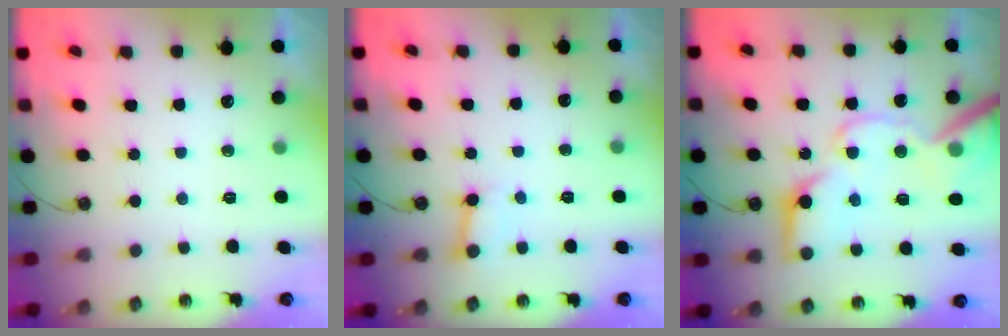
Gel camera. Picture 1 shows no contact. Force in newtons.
{"total": 3.5, "press": 3.5, "slide": 0.3}
{"total": 22.9, "press": 22.6, "slide": 3.3}